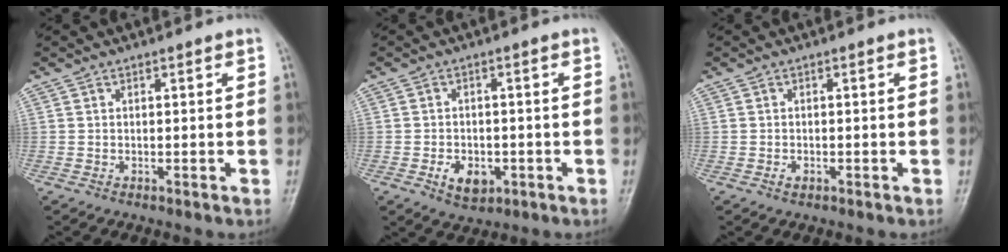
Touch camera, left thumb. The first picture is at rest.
{"total": 5.0, "force": [-1.7, 3.5, 3.1], "torque": [-0.041, 0.005, -0.020]}
{"total": 1.0, "force": [-0.3, 0.7, 0.7], "torque": [-0.010, 0.001, -0.004]}